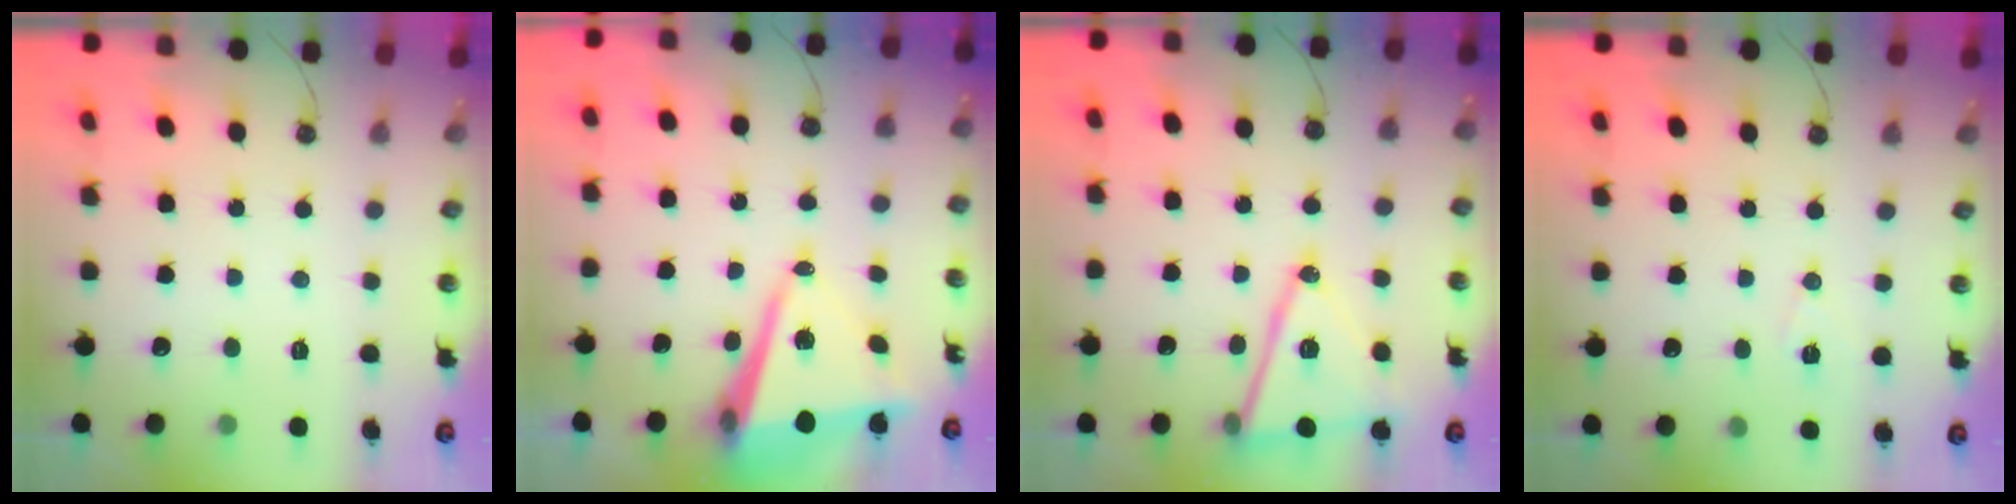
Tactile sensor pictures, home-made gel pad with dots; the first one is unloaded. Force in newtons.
{"total": 10.3, "press": 9.8, "slide": 3.1}
{"total": 14.8, "press": 14.3, "slide": 3.9}
{"total": 6.6, "press": 5.2, "slide": 4.1}